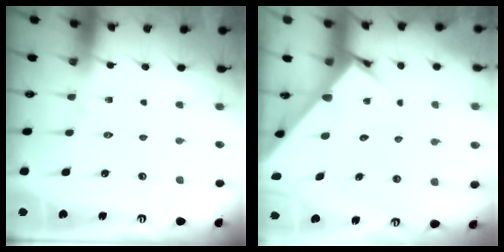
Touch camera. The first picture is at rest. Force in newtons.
{"total": 3.4, "press": 3.4, "slide": 0.2}